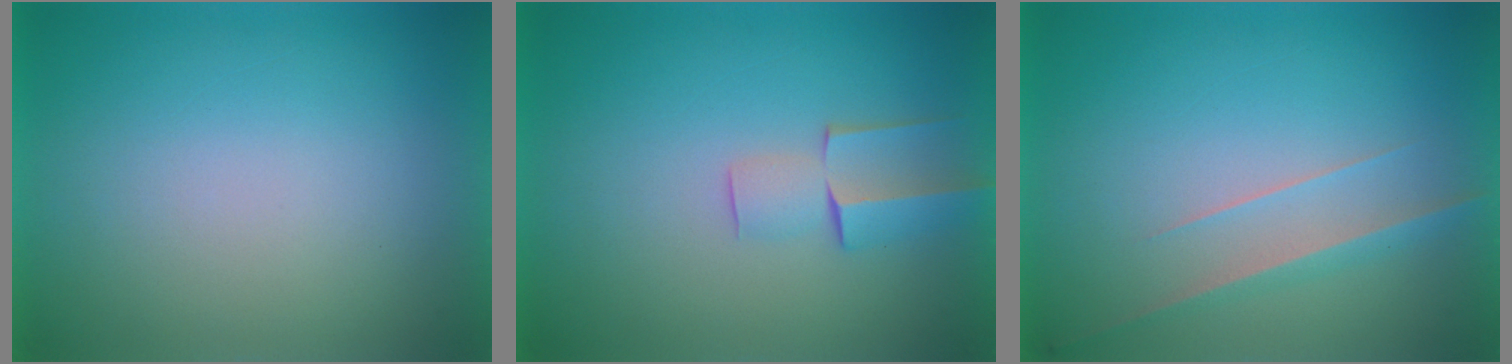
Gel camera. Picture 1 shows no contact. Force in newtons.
{"total": 2.5}
{"total": 2.9}